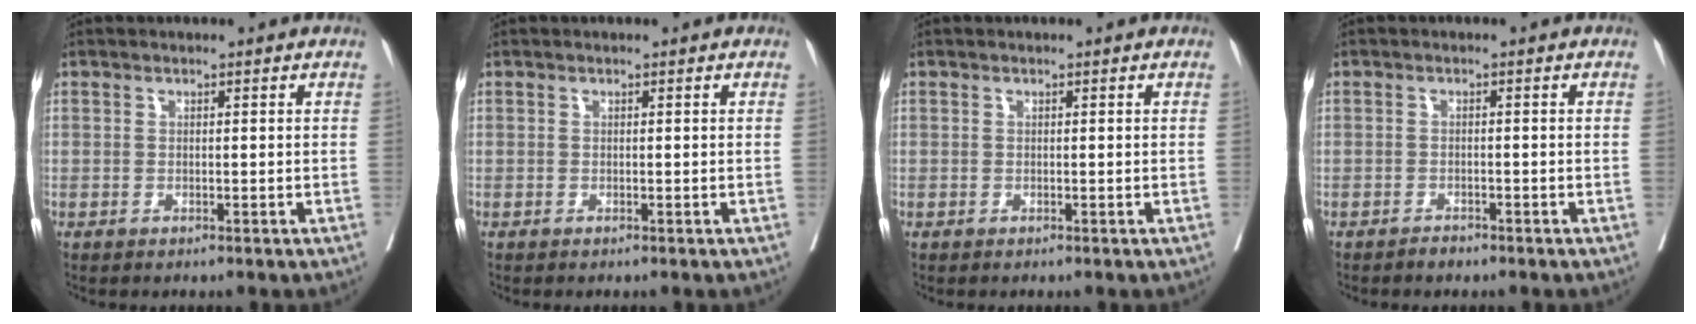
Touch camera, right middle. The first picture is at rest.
{"total": 0.0}
{"total": 0.0}
{"total": 1.1, "force": [-1.0, 0.3, 0.2], "torque": [-0.008, -0.001, -0.016]}